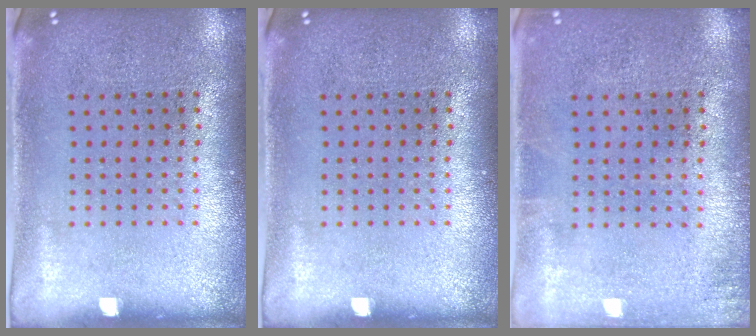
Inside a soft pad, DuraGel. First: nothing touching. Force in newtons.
{"total": 0.0}
{"total": 0.8, "press": 0.8, "slide": 0.1}